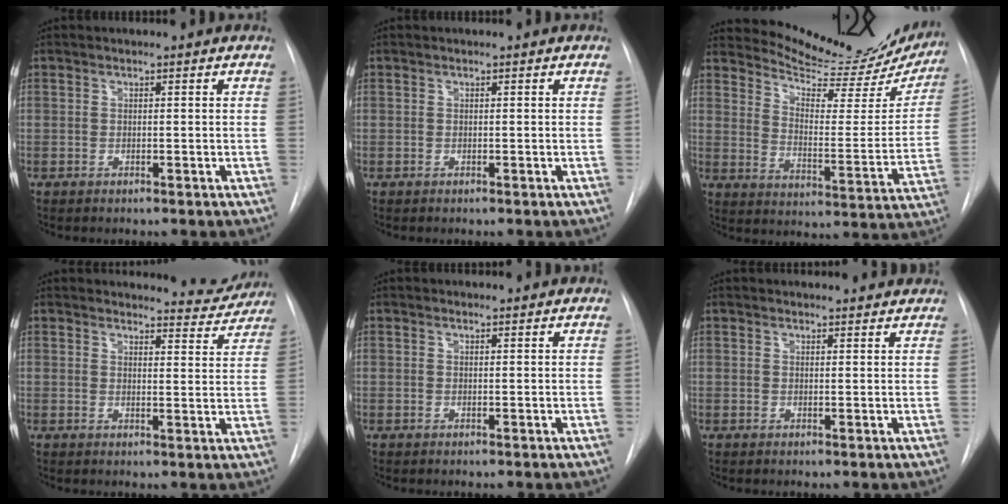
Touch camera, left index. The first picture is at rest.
{"total": 0.0}
{"total": 20.1, "force": [19.2, 3.3, 4.9], "torque": [-0.069, -0.081, 0.241]}
{"total": 6.4, "force": [6.3, 1.0, -0.1], "torque": [0.015, -0.028, 0.061]}
{"total": 1.1, "force": [1.1, 0.1, 0.0], "torque": [-0.010, 0.002, 0.013]}
{"total": 7.6, "force": [7.3, 1.5, 1.6], "torque": [-0.011, 0.015, 0.072]}